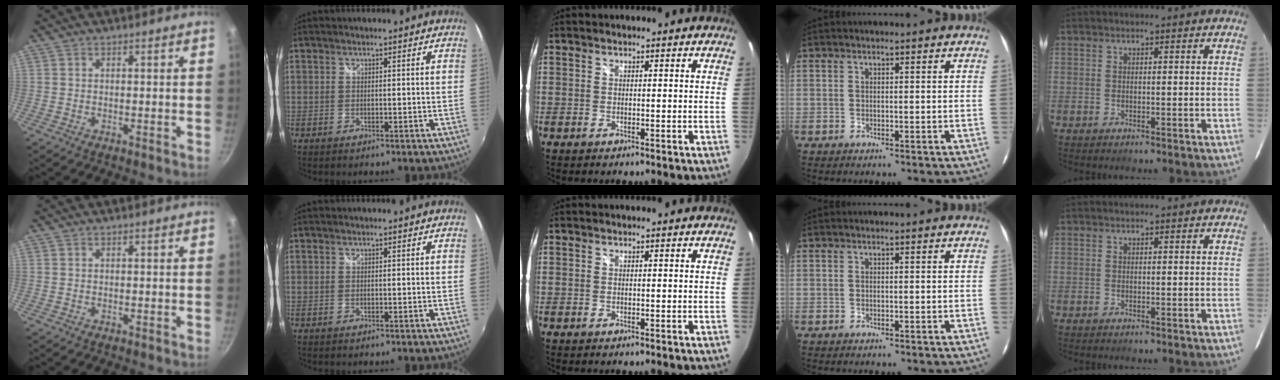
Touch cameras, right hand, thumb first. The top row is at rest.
{}